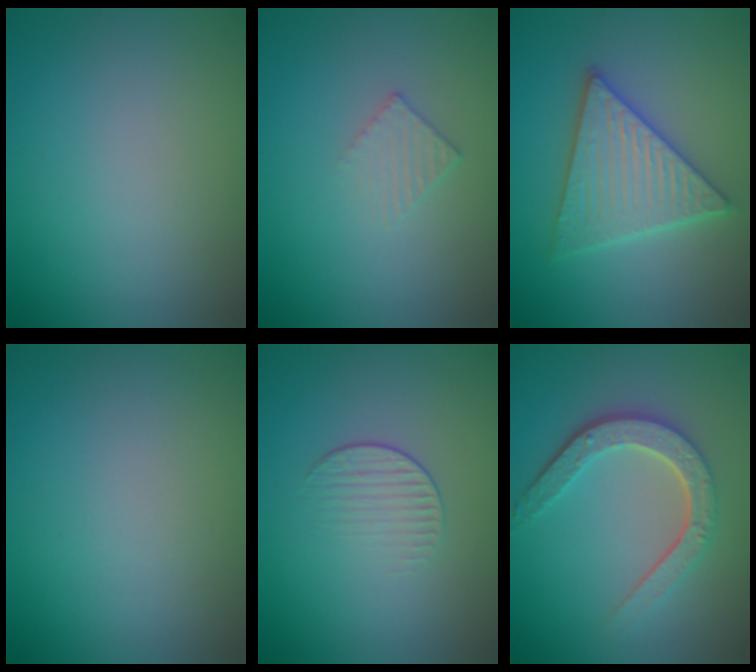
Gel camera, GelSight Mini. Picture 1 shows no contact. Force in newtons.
{"total": 1.4, "press": 1.4, "slide": 0.2}
{"total": 5.7, "press": 5.6, "slide": 0.8}
{"total": 0.0}
{"total": 1.5, "press": 0.7, "slide": 1.3}
{"total": 4.6, "press": 3.6, "slide": 3.0}